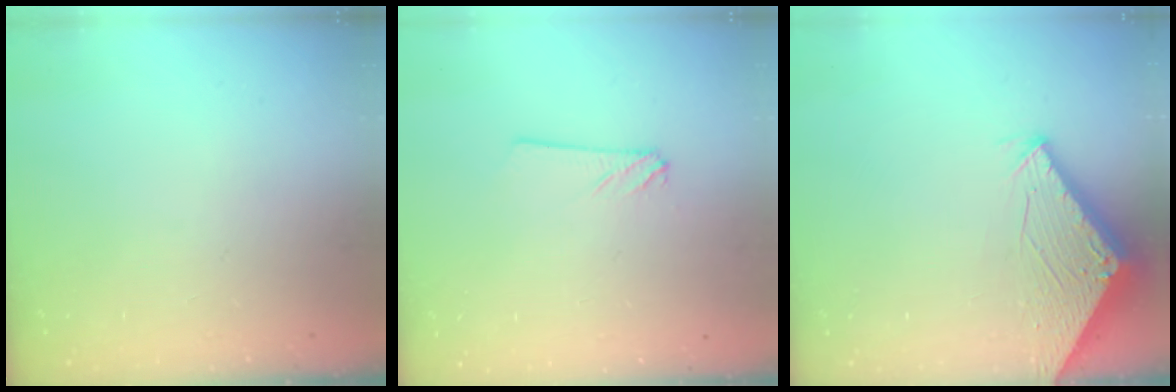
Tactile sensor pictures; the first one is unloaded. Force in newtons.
{"total": 2.4, "press": 2.4, "slide": 0.2}
{"total": 2.8, "press": 2.8, "slide": 0.2}